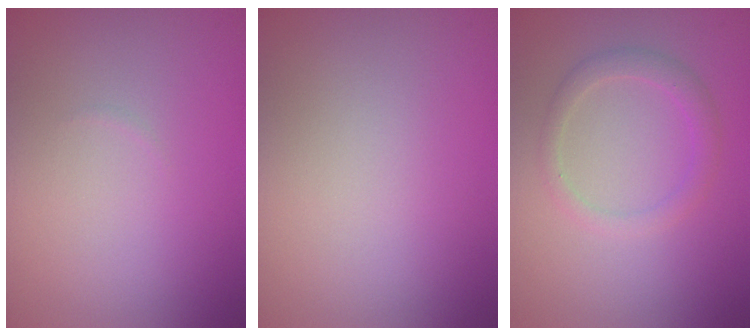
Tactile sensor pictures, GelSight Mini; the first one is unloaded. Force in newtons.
{"total": 0.0}
{"total": 1.9, "press": 1.9, "slide": 0.0}